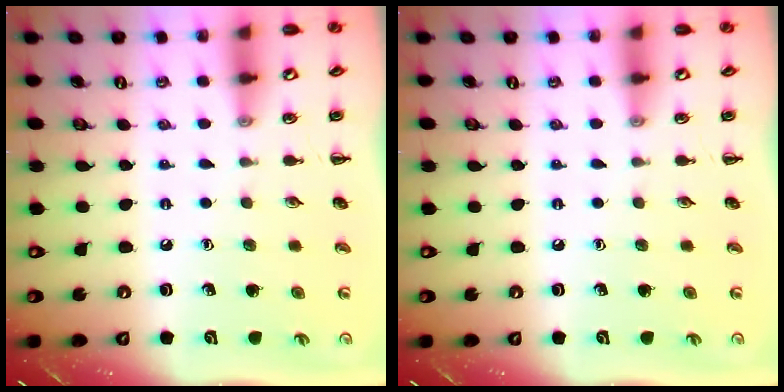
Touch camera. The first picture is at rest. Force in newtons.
{"total": 0.0}